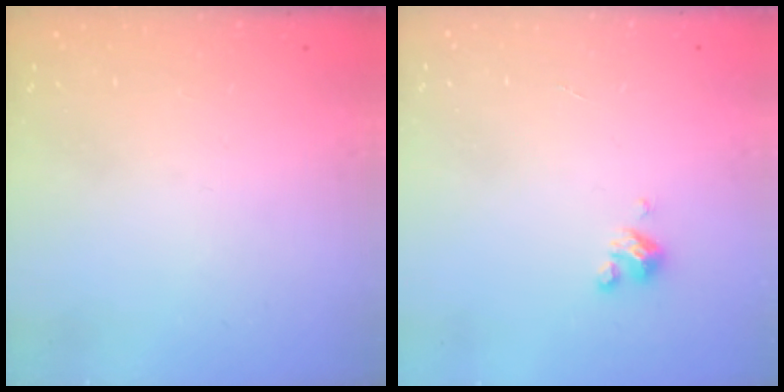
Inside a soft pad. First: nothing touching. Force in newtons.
{"total": 3.7, "press": 3.7, "slide": 0.3}